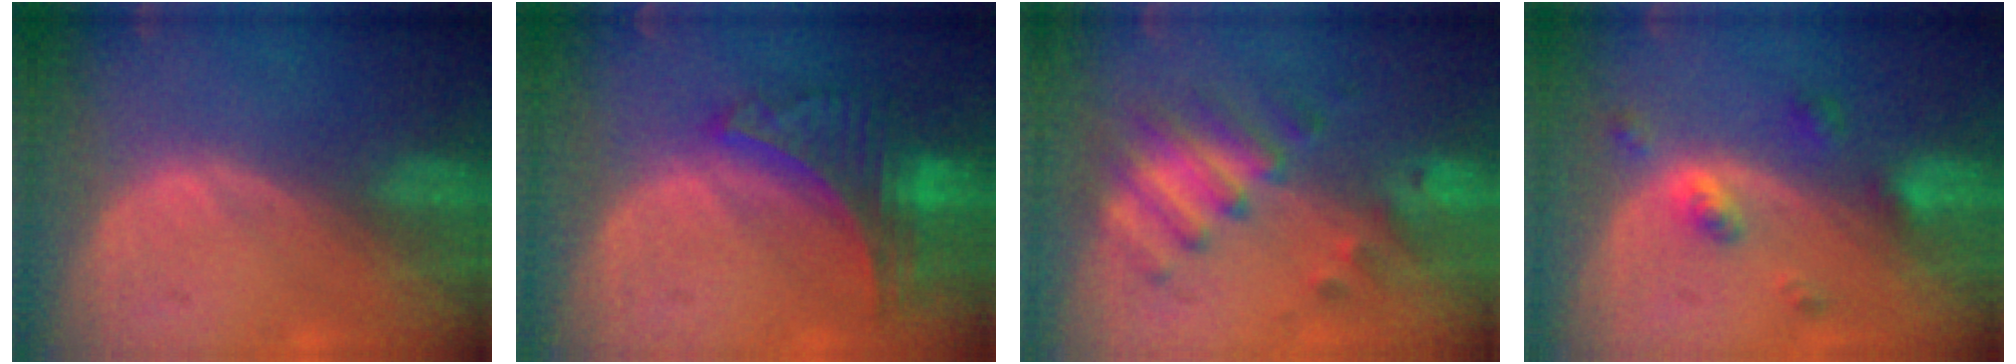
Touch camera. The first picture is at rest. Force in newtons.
{"total": 7.9, "press": 7.0, "slide": 3.7}
{"total": 7.1, "press": 6.8, "slide": 2.0}
{"total": 4.3, "press": 4.0, "slide": 1.6}